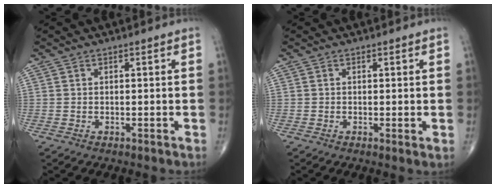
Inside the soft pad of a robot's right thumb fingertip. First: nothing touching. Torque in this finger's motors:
{"motor_torque": [-0.17, -0.04, -0.23, -0.08, -0.03]}